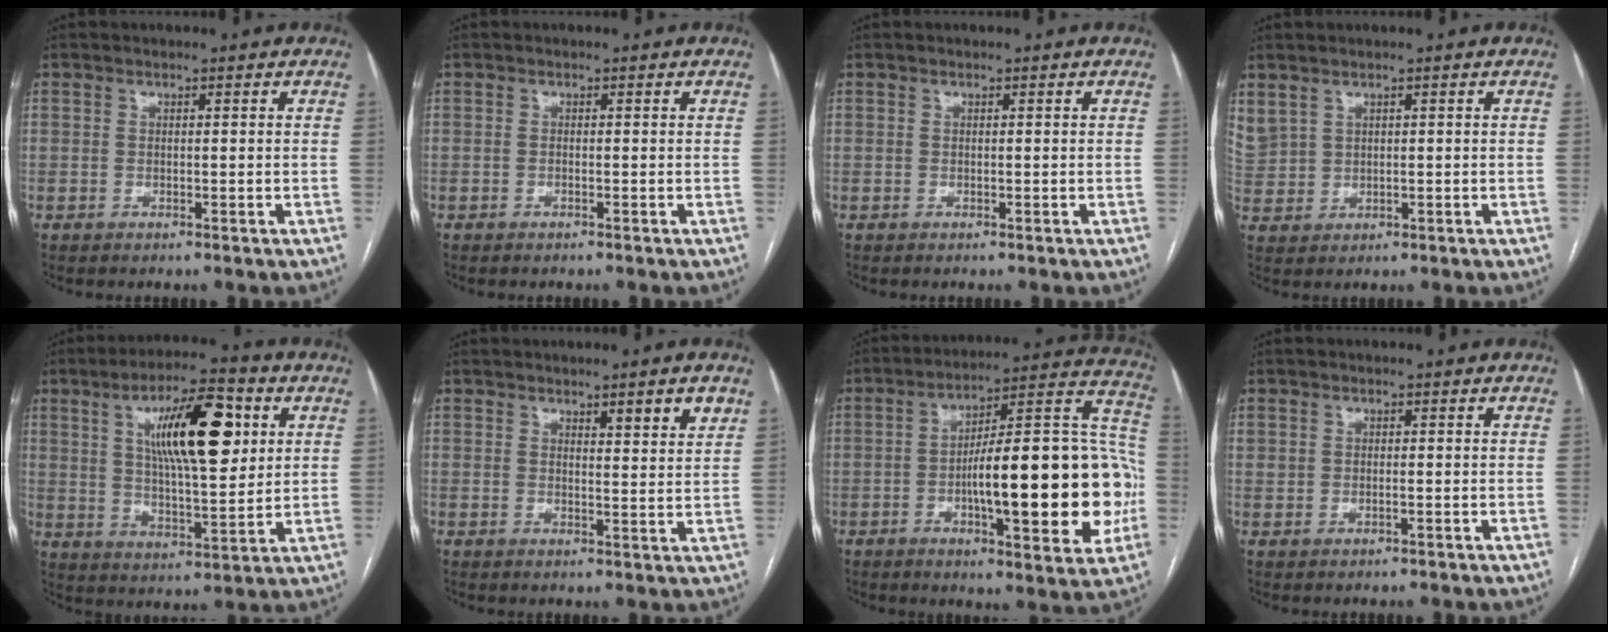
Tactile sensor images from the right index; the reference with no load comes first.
{"total": 0.0}
{"total": 0.0}
{"total": 6.6, "force": [3.6, 4.8, 2.8], "torque": [-0.089, 0.012, 0.089]}
{"total": 15.8, "force": [5.2, 4.1, 14.3], "torque": [-0.241, 0.012, 0.084]}
{"total": 4.5, "force": [3.0, 0.4, 3.4], "torque": [-0.045, -0.009, 0.042]}
{"total": 25.5, "force": [-4.3, 5.6, 24.5], "torque": [-0.296, 0.032, -0.054]}
{"total": 0.9, "force": [0.1, 0.7, 0.6], "torque": [-0.016, 0.006, 0.005]}